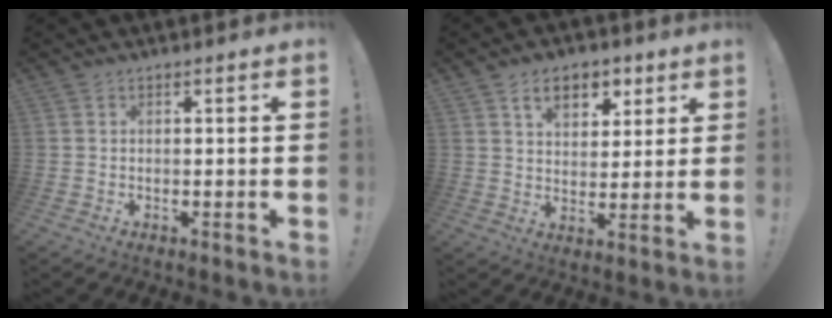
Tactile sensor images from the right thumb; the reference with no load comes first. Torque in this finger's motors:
{"motor_torque": [0.08, 0.14, 0.07, 0.20, 0.01]}